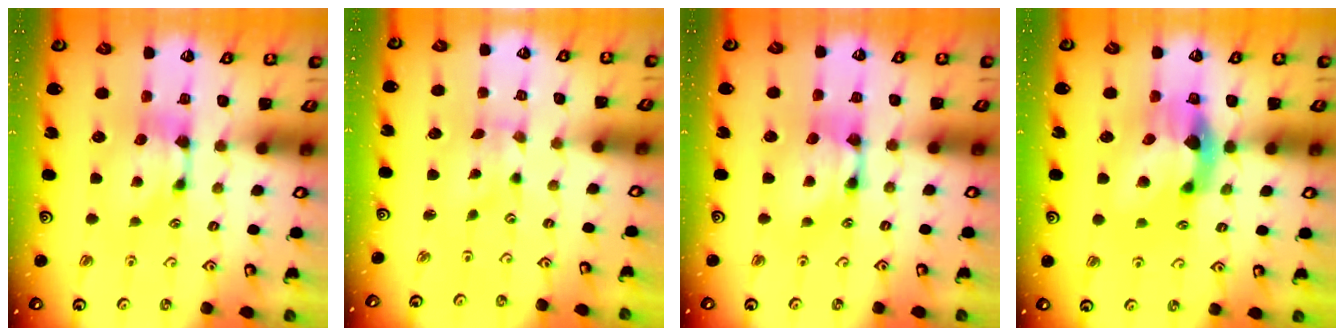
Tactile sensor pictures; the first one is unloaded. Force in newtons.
{"total": 3.0, "press": 2.9, "slide": 0.9}
{"total": 2.5, "press": 2.5, "slide": 0.1}
{"total": 6.3, "press": 5.9, "slide": 2.2}